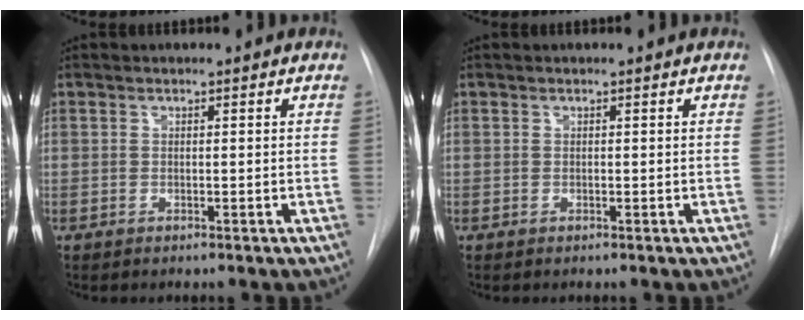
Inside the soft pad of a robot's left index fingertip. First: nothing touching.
{"total": 0.0}